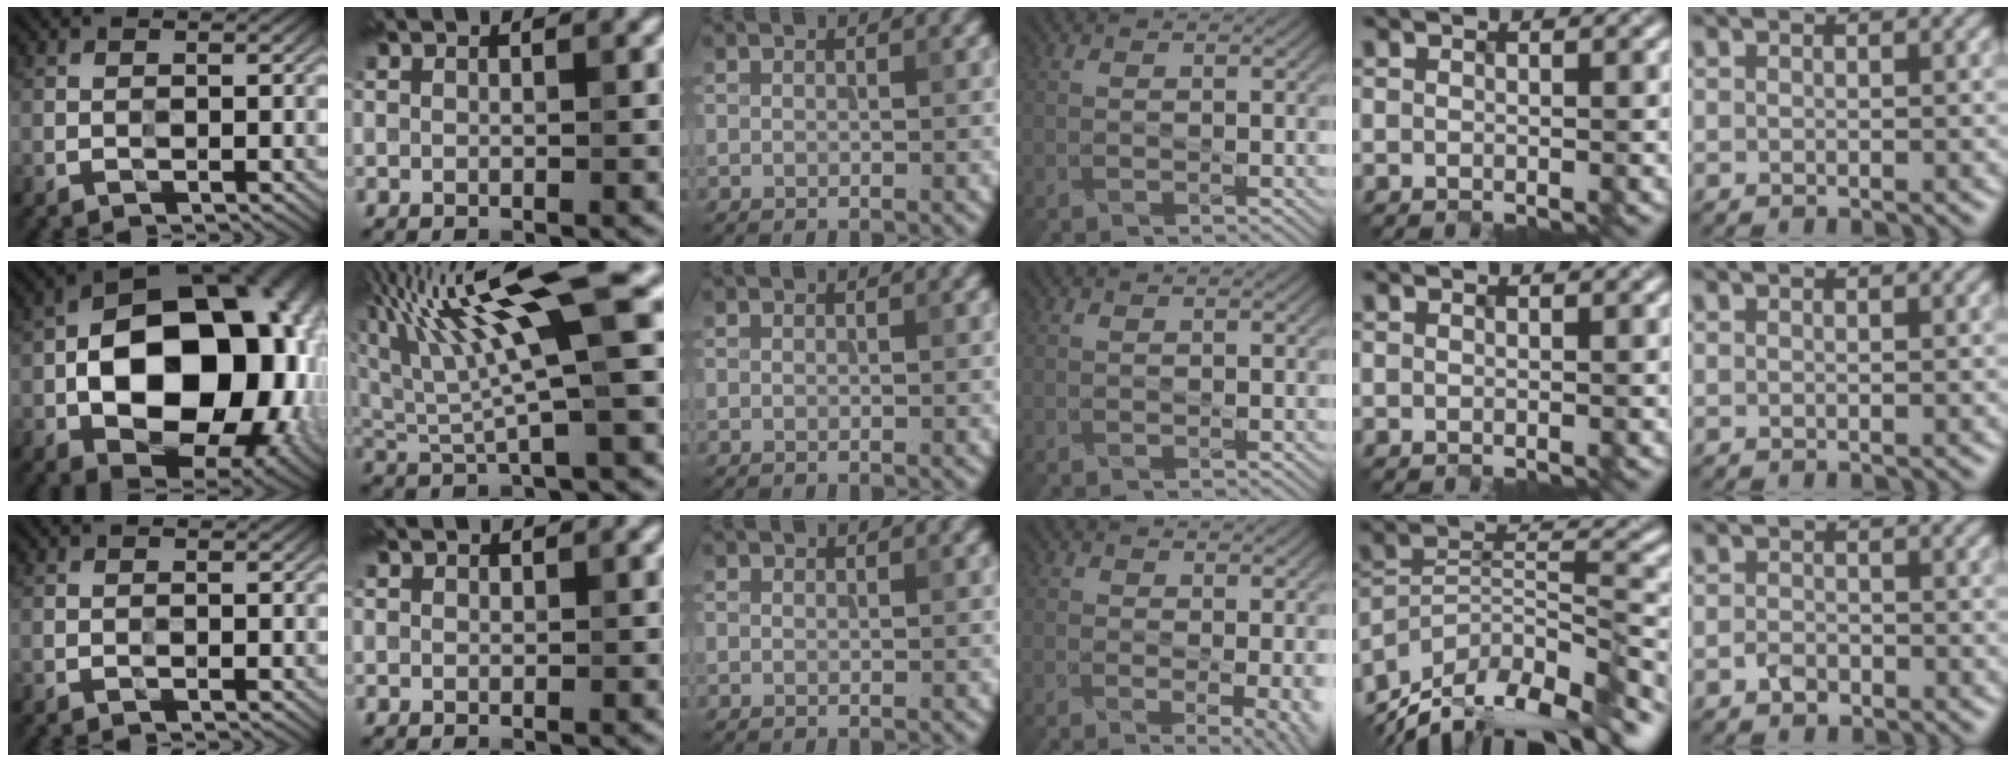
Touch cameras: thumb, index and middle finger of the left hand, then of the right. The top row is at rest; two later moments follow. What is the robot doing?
{"motion": "open", "object": "medicine box"}